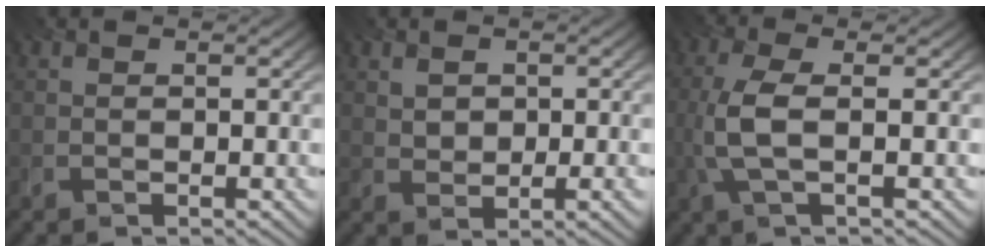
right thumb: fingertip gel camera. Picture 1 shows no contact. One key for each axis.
{"total": 2.9, "fx": 0.9, "fy": 2.1, "fz": 1.7, "tx": -0.033, "ty": -0.005, "tz": 0.019}
{"total": 5.1, "fx": -0.3, "fy": 1.7, "fz": 4.8, "tx": -0.118, "ty": 0.003, "tz": -0.013}